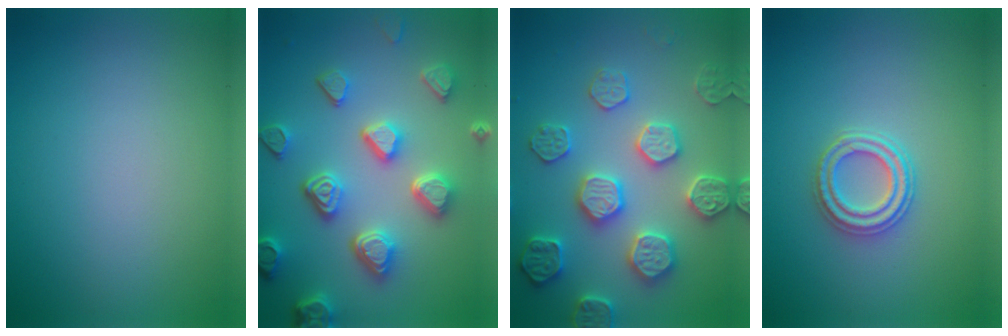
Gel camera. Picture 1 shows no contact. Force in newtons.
{"total": 6.4, "press": 5.4, "slide": 3.4}
{"total": 5.4, "press": 5.3, "slide": 1.2}
{"total": 2.7, "press": 2.5, "slide": 0.9}